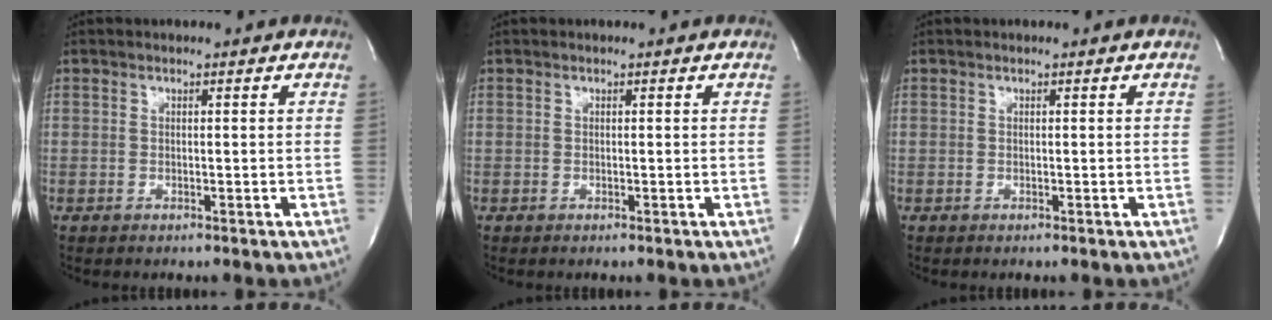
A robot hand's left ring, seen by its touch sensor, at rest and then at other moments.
{"total": 0.0}
{"total": 0.0}